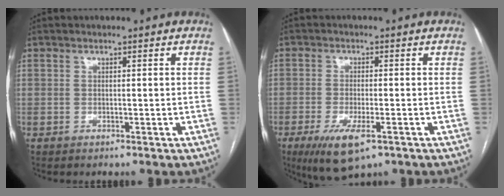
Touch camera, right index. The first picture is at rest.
{"total": 7.7, "force": [-4.1, 2.3, 6.2], "torque": [-0.110, -0.017, -0.063]}